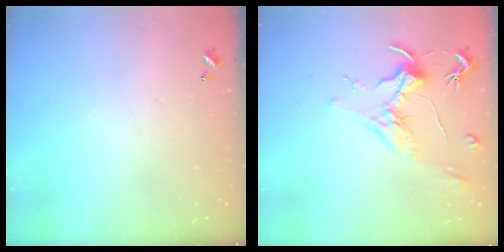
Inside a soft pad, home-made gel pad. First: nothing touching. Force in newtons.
{"total": 1.9, "press": 1.7, "slide": 0.9}